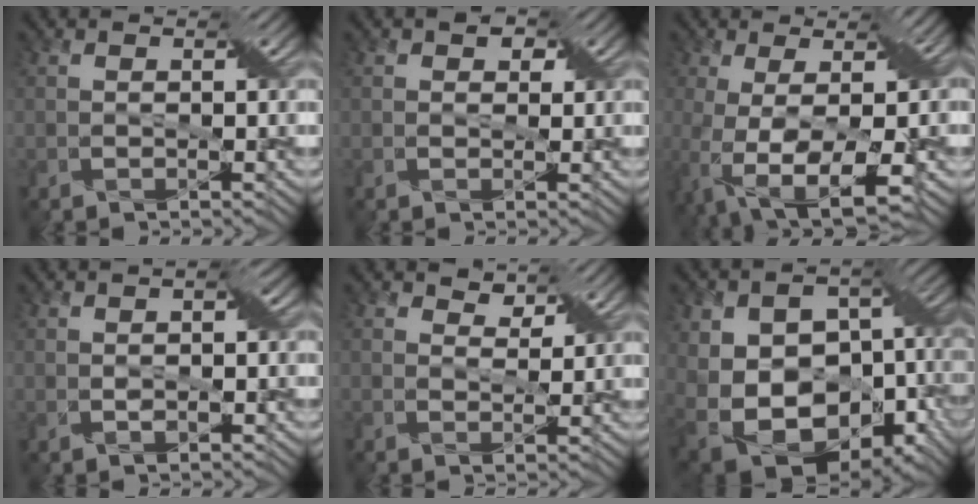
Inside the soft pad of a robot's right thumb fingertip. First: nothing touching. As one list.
[{"total": 2.3, "force": [1.1, 1.6, 1.3], "torque": [-0.018, 0.000, 0.013]}, {"total": 11.4, "force": [-3.3, 4.3, 10.1], "torque": [-0.197, -0.026, -0.048]}, {"total": 2.7, "force": [0.2, 1.4, 2.3], "torque": [-0.042, 0.004, 0.005]}, {"total": 2.3, "force": [1.8, 1.1, 1.0], "torque": [-0.022, -0.002, 0.029]}, {"total": 18.4, "force": [-3.1, 13.1, 12.6], "torque": [-0.216, -0.024, -0.008]}]